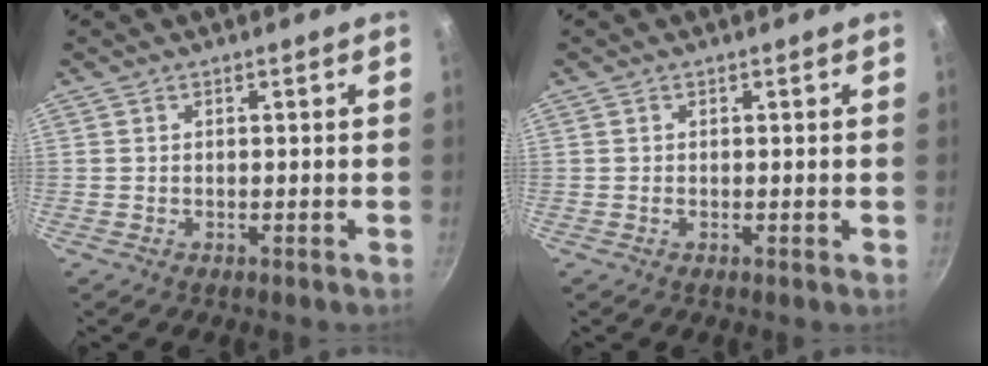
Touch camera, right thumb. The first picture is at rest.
{"total": 0.0}